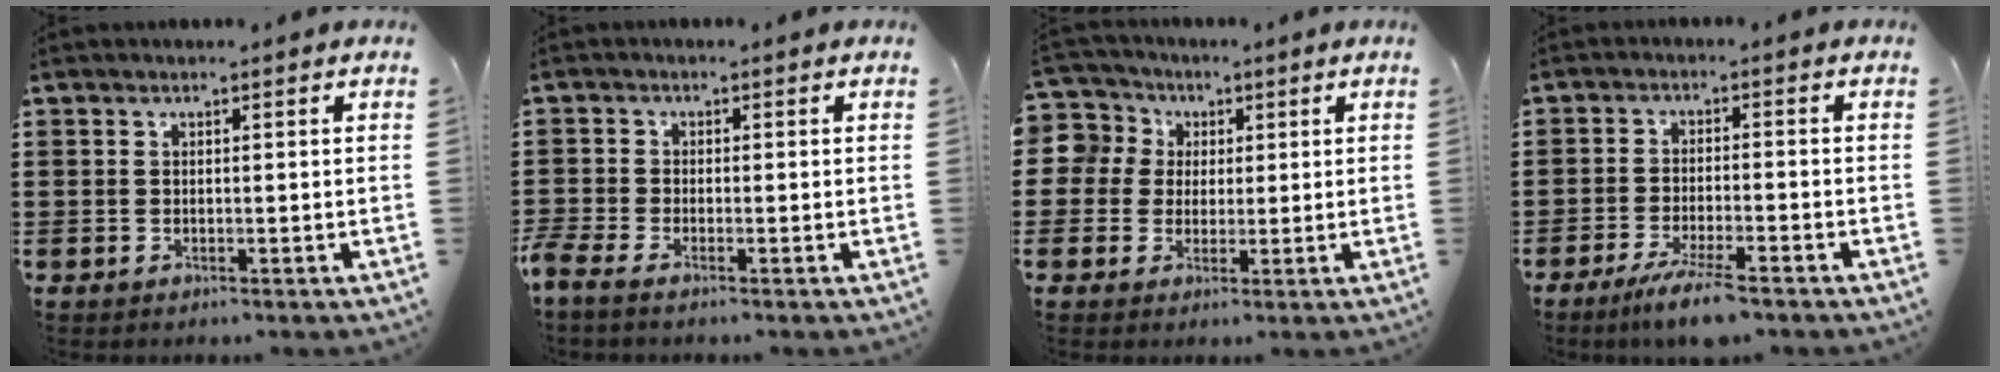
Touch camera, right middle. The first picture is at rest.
{"total": 1.6, "force": [-1.3, 0.5, 0.7], "torque": [-0.029, 0.000, -0.031]}
{"total": 5.2, "force": [1.0, 5.1, -0.1], "torque": [-0.040, 0.004, 0.011]}
{"total": 5.5, "force": [-4.2, 0.3, 3.5], "torque": [-0.067, -0.012, -0.076]}